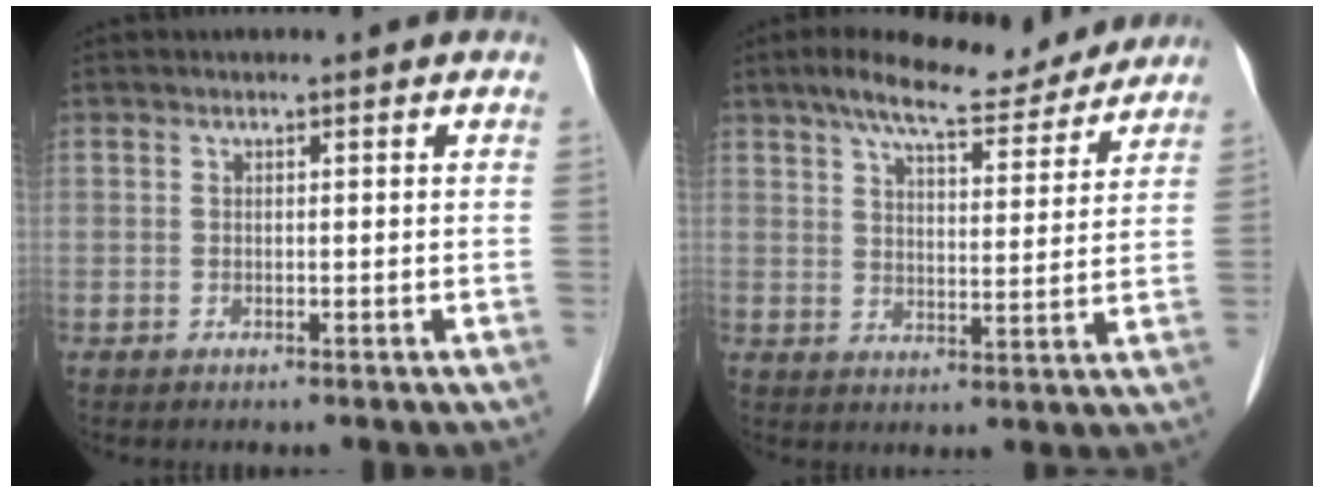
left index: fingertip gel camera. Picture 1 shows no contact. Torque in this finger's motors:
{"motor_torque": [0.15, -0.17, 0.01, 0.00]}